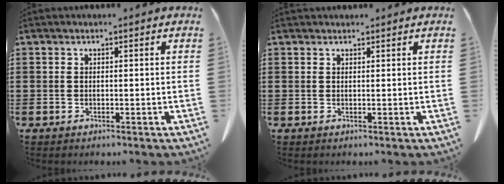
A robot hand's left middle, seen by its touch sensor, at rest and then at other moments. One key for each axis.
{"total": 0.6, "fx": 0.6, "fy": 0.2, "fz": 0.0, "tx": -0.002, "ty": 0.000, "tz": 0.012}